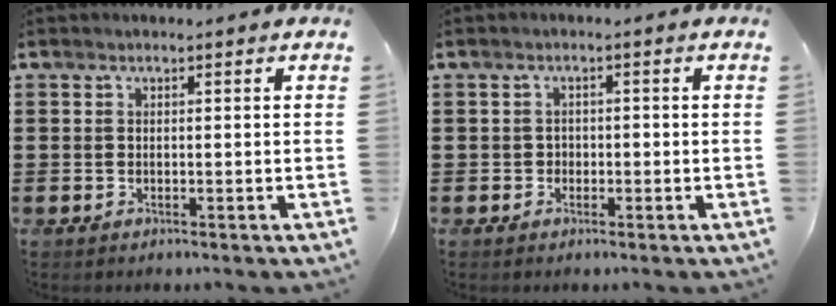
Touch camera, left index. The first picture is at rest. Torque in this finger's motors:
{"motor_torque": [0.19, 0.09, 0.01, 0.01]}